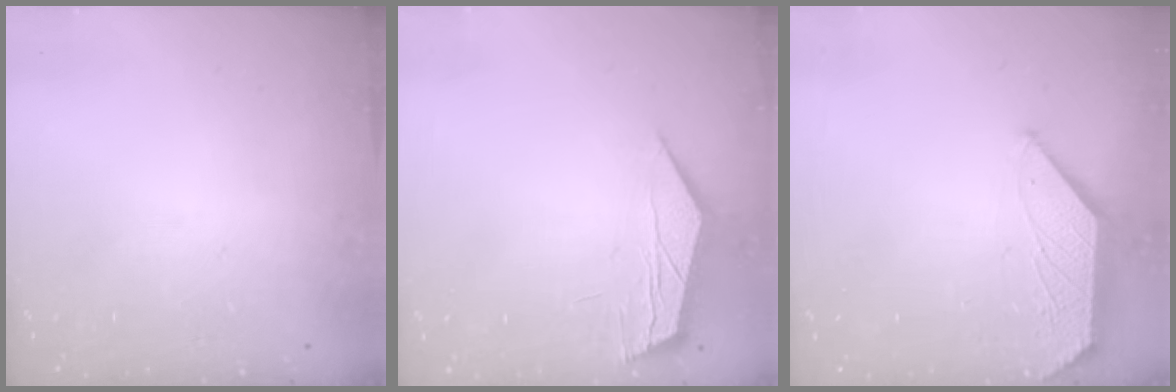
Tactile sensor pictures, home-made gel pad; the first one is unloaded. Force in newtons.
{"total": 5.6, "press": 5.6, "slide": 0.1}
{"total": 1.5, "press": 1.4, "slide": 0.4}